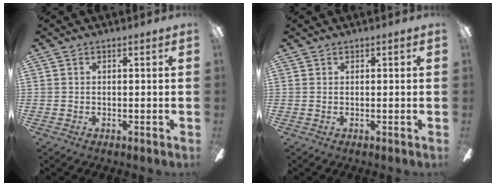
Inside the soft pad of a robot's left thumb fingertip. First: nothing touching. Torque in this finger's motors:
{"motor_torque": [-0.10, -0.22, 0.06, 0.06, 0.02]}